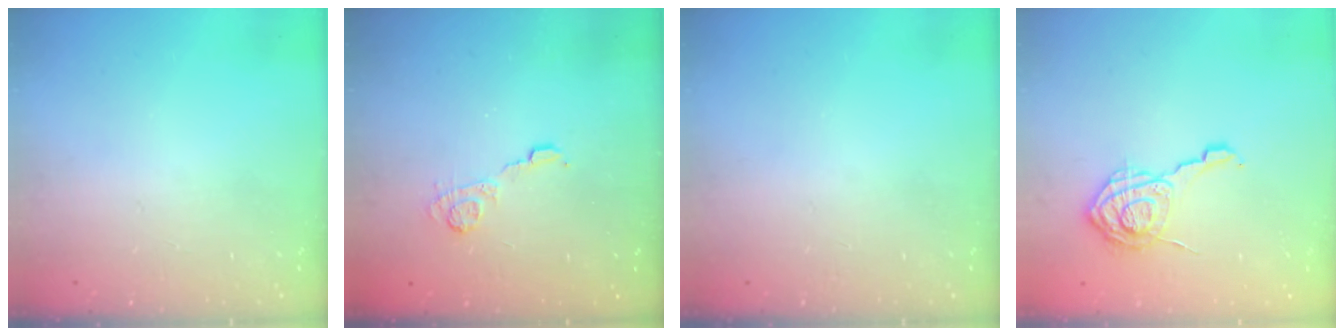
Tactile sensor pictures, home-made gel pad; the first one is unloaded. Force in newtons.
{"total": 5.2, "press": 5.2, "slide": 0.4}
{"total": 0.0}
{"total": 12.1, "press": 12.1, "slide": 0.7}